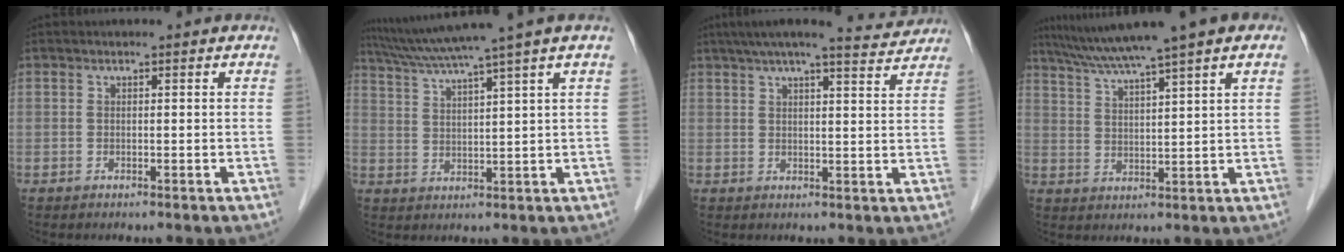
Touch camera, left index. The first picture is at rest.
{"total": 10.8, "force": [8.5, -2.4, 6.2], "torque": [-0.110, 0.010, 0.134]}
{"total": 11.6, "force": [10.5, 0.6, 5.0], "torque": [-0.075, 0.012, 0.134]}
{"total": 10.9, "force": [8.1, -0.7, 7.2], "torque": [-0.122, 0.035, 0.128]}